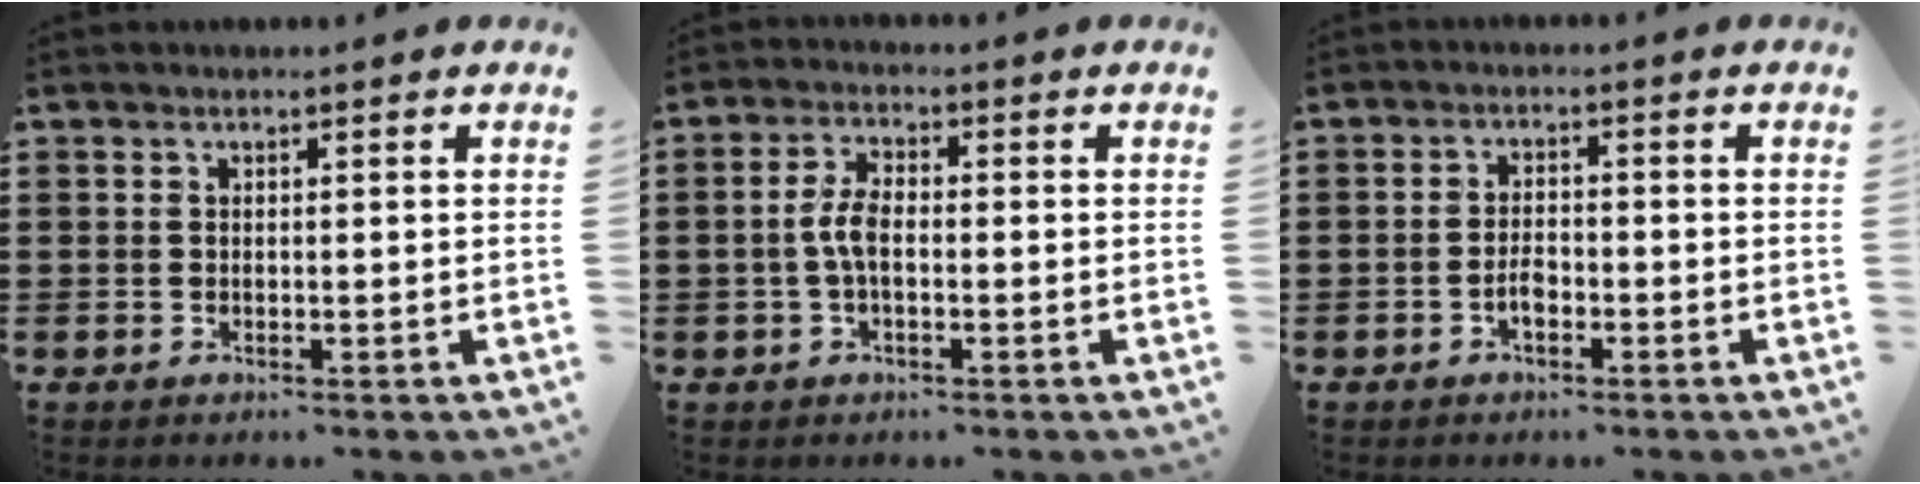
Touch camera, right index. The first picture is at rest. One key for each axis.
{"total": 4.0, "fx": -0.6, "fy": 1.7, "fz": 3.6, "tx": -0.087, "ty": -0.001, "tz": -0.019}
{"total": 2.6, "fx": -1.2, "fy": 1.2, "fz": 1.9, "tx": -0.046, "ty": 0.001, "tz": -0.025}